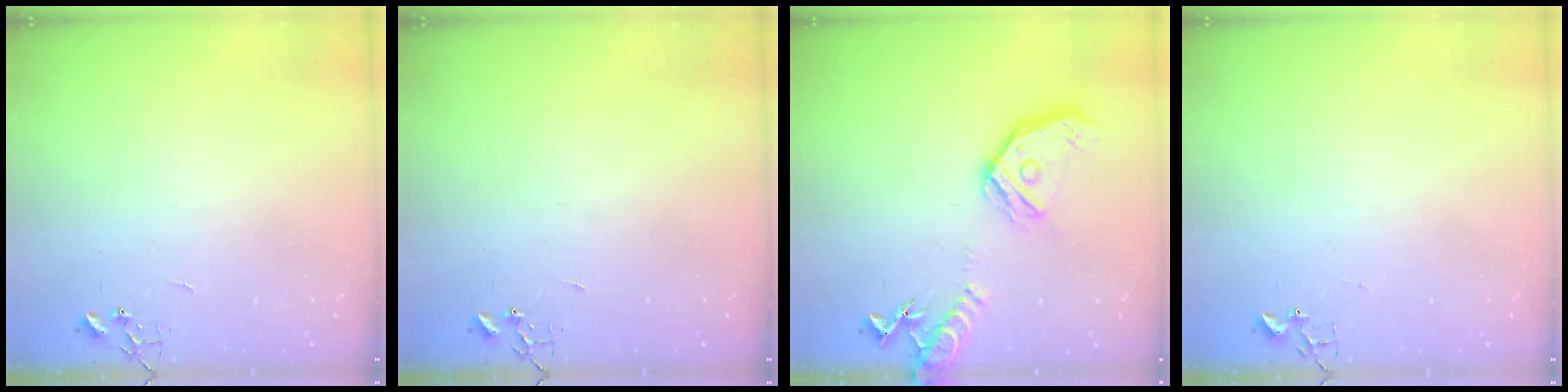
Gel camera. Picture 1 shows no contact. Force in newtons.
{"total": 0.0}
{"total": 17.1, "press": 16.9, "slide": 2.2}
{"total": 1.7, "press": 1.6, "slide": 0.2}